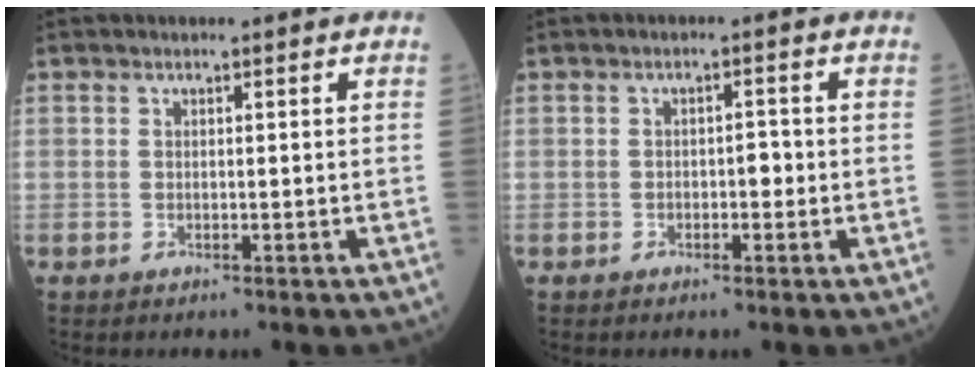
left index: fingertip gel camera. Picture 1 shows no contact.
{"total": 1.8, "force": [-0.7, 0.8, 1.4], "torque": [-0.014, 0.002, -0.014]}